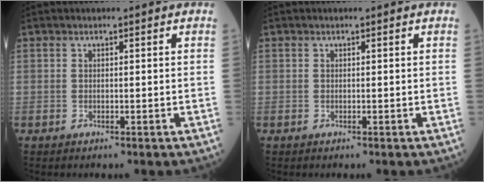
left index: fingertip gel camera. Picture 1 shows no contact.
{"total": 0.0}